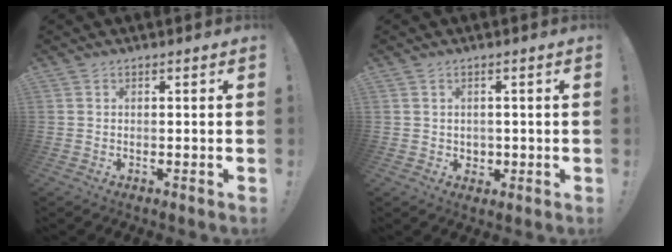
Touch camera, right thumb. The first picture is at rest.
{"total": 2.5, "force": [0.7, 2.3, 0.6], "torque": [-0.007, -0.002, 0.014]}